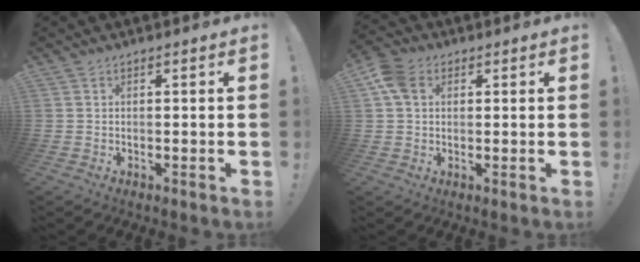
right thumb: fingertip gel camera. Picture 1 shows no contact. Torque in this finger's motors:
{"motor_torque": [0.73, 0.77, 0.13, 0.23, 0.05]}